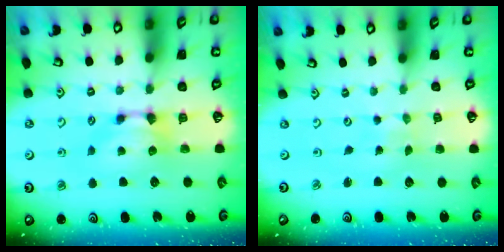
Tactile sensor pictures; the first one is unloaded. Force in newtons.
{"total": 6.2, "press": 6.2, "slide": 0.3}